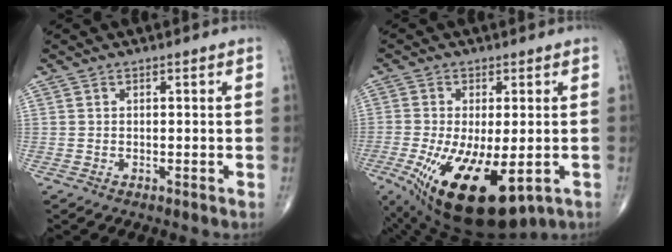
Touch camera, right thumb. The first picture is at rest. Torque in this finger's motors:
{"motor_torque": [0.14, 1.39, 1.09, 0.27, 0.61]}